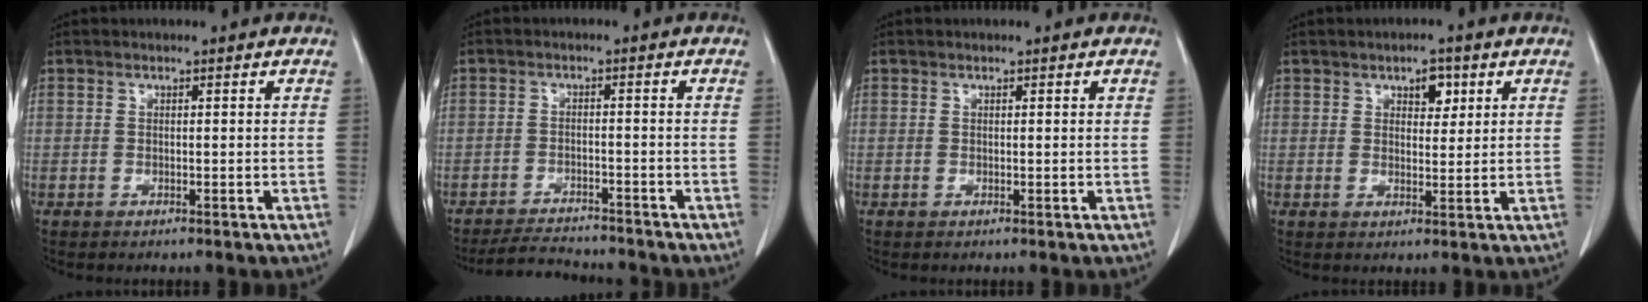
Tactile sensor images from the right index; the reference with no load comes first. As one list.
[{"total": 5.9, "force": [-5.8, 1.1, 0.8], "torque": [-0.016, -0.008, -0.097]}, {"total": 0.0}, {"total": 3.4, "force": [1.7, 1.8, 2.4], "torque": [-0.034, 0.000, 0.025]}]